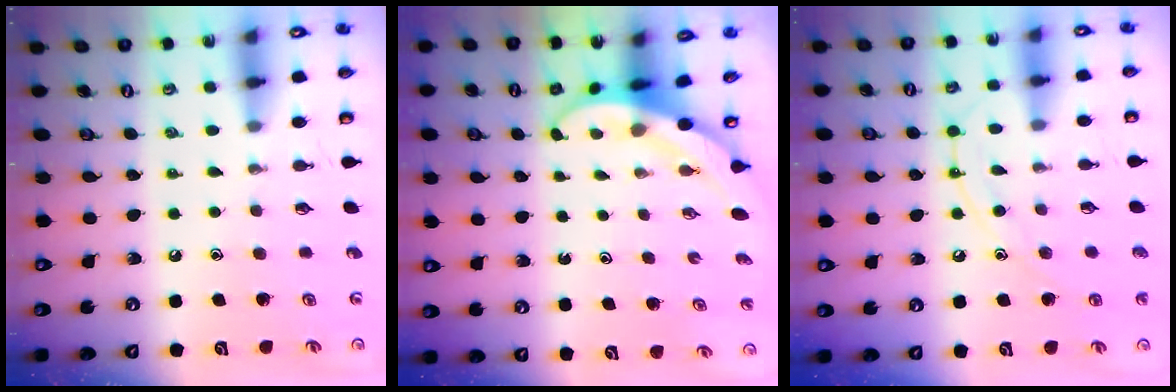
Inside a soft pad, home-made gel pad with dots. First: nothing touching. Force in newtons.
{"total": 3.9, "press": 3.9, "slide": 0.2}
{"total": 9.9, "press": 9.9, "slide": 0.4}